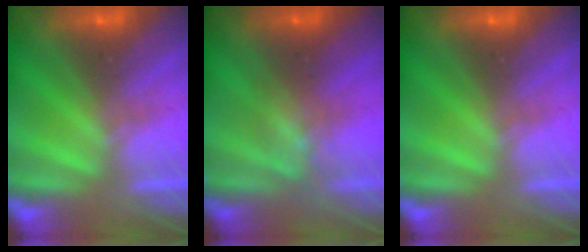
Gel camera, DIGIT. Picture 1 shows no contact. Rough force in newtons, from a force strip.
{"total": 2.7}
{"total": 0.0}